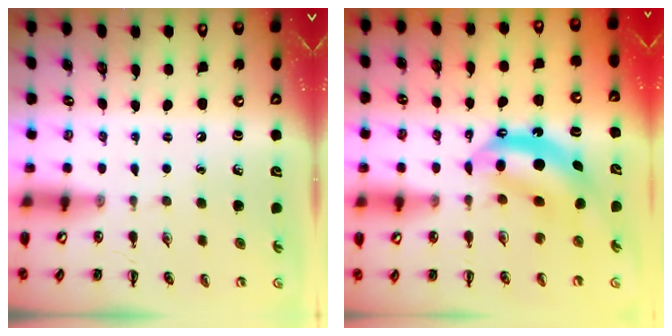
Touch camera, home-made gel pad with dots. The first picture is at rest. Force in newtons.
{"total": 7.9, "press": 7.7, "slide": 1.8}